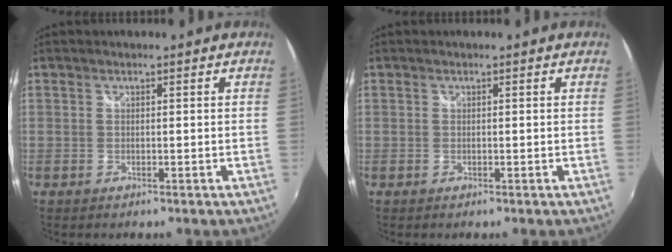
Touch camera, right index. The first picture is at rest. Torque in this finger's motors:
{"motor_torque": [0.00, 0.00, 0.00, 0.00]}